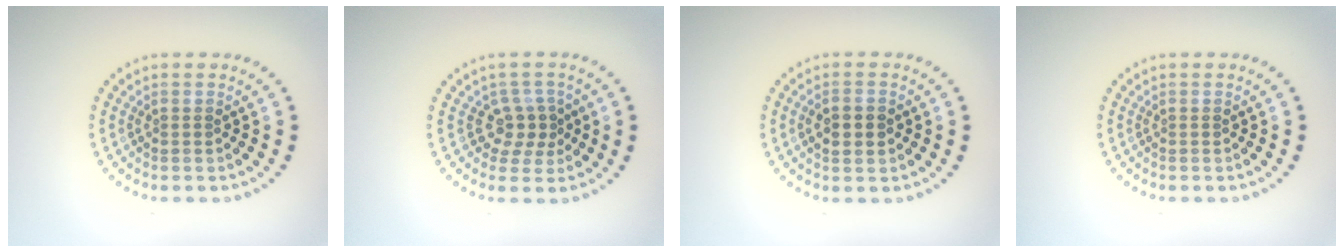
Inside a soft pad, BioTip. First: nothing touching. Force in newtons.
{"total": 2.4, "press": 1.9, "slide": 1.6}
{"total": 2.4, "press": 2.4, "slide": 0.0}
{"total": 0.0}